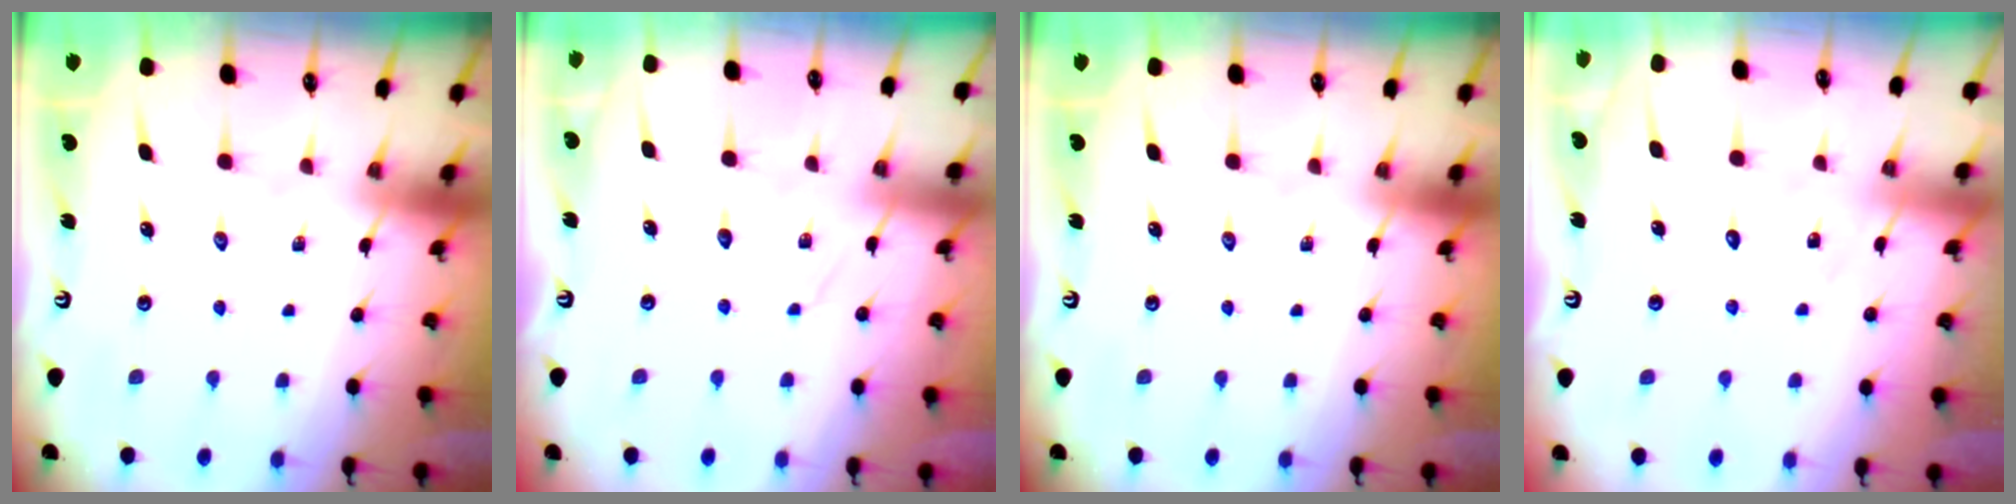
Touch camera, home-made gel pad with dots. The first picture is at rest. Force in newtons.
{"total": 5.5, "press": 5.5, "slide": 0.3}
{"total": 0.0}
{"total": 5.9, "press": 5.9, "slide": 0.4}